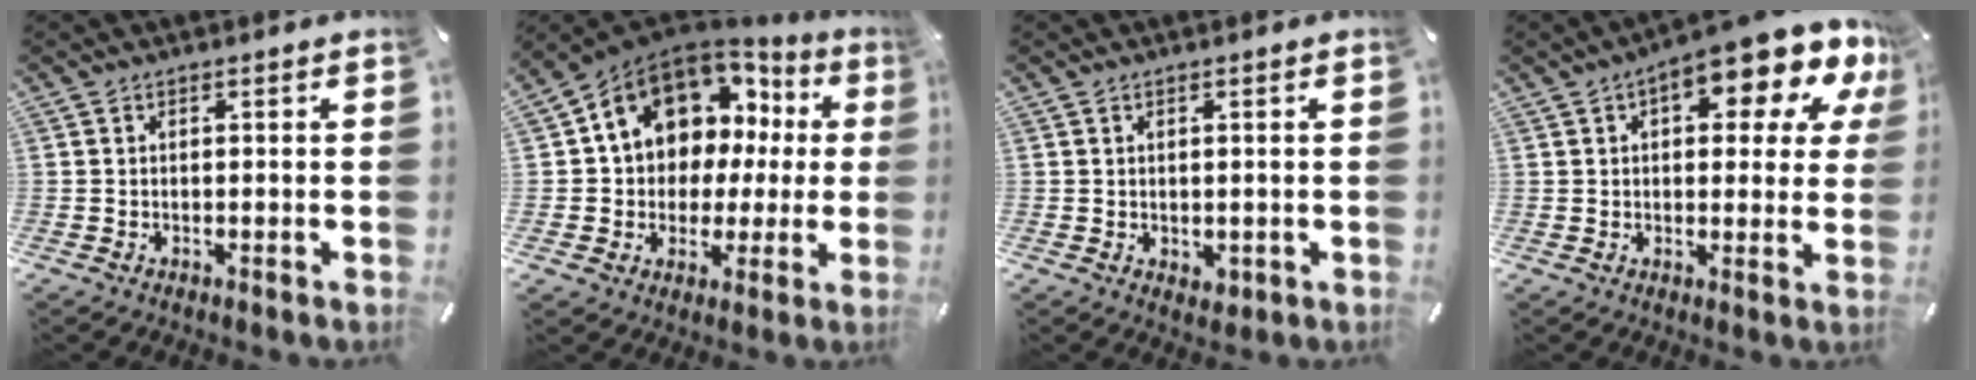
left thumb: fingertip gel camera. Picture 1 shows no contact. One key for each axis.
{"total": 14.0, "fx": 5.6, "fy": 11.1, "fz": 6.3, "tx": -0.112, "ty": -0.038, "tz": 0.110}
{"total": 1.7, "fx": 0.2, "fy": 1.5, "fz": 0.7, "tx": -0.013, "ty": 0.004, "tz": 0.004}
{"total": 14.5, "fx": 8.4, "fy": 5.5, "fz": 10.5, "tx": -0.144, "ty": -0.050, "tz": 0.137}